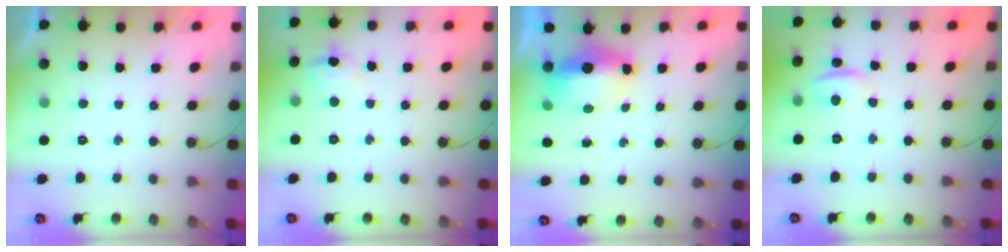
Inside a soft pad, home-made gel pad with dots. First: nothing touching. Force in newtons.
{"total": 5.4, "press": 5.4, "slide": 0.9}
{"total": 7.0, "press": 7.0, "slide": 0.8}
{"total": 1.5, "press": 1.3, "slide": 0.7}